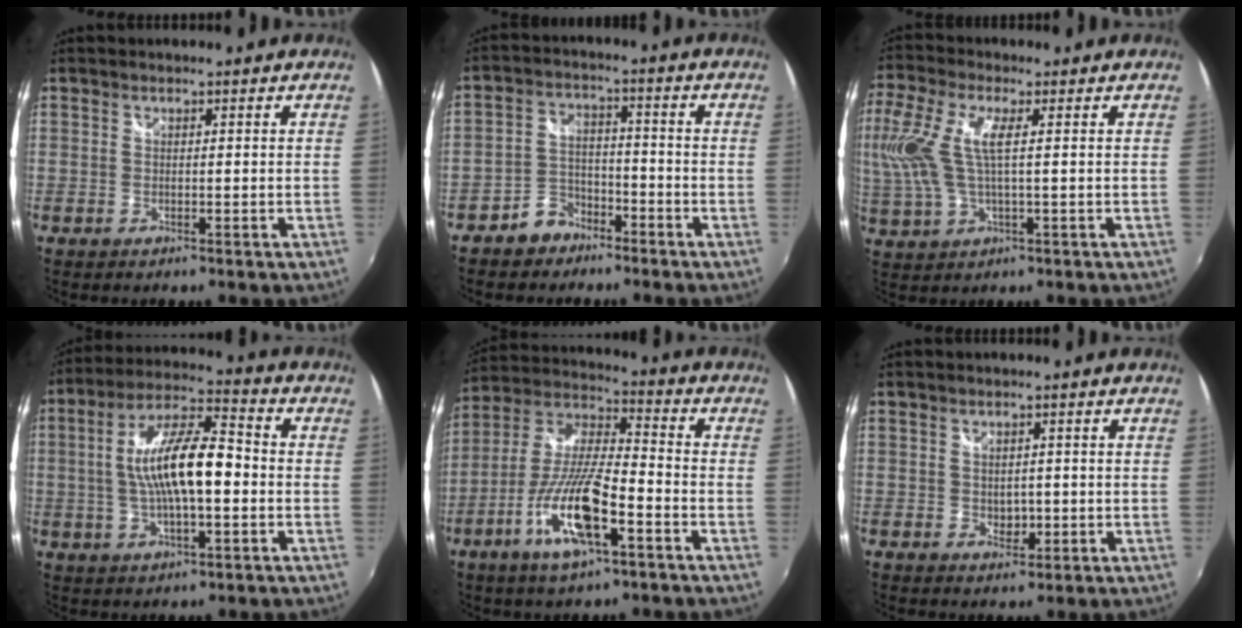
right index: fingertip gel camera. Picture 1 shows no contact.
{"total": 6.0, "force": [-4.5, 3.8, 1.2], "torque": [-0.035, 0.019, -0.076]}
{"total": 12.7, "force": [1.8, 4.2, 11.8], "torque": [-0.247, 0.006, 0.037]}
{"total": 14.0, "force": [-0.8, 4.1, 13.3], "torque": [-0.247, 0.014, -0.018]}
{"total": 15.4, "force": [-7.0, 3.8, 13.2], "torque": [-0.275, -0.014, -0.136]}
{"total": 2.6, "force": [-0.1, 2.1, 1.6], "torque": [-0.022, -0.002, -0.001]}